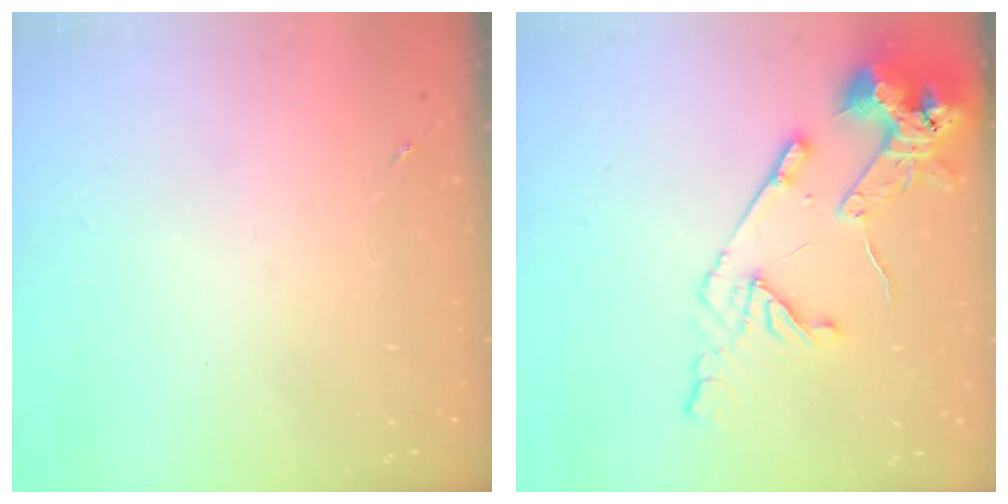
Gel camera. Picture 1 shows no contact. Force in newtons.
{"total": 14.9, "press": 14.8, "slide": 2.0}